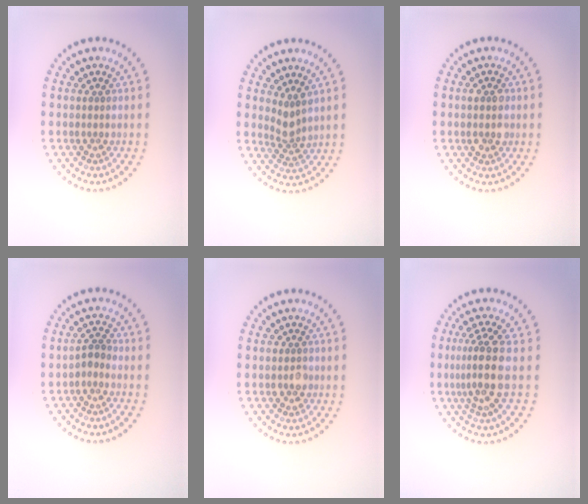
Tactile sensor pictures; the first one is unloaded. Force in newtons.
{"total": 2.1, "press": 1.4, "slide": 1.5}
{"total": 2.3, "press": 2.3, "slide": 0.2}
{"total": 1.2, "press": 1.0, "slide": 0.7}
{"total": 1.1, "press": 1.0, "slide": 0.5}
{"total": 3.9, "press": 3.3, "slide": 2.1}